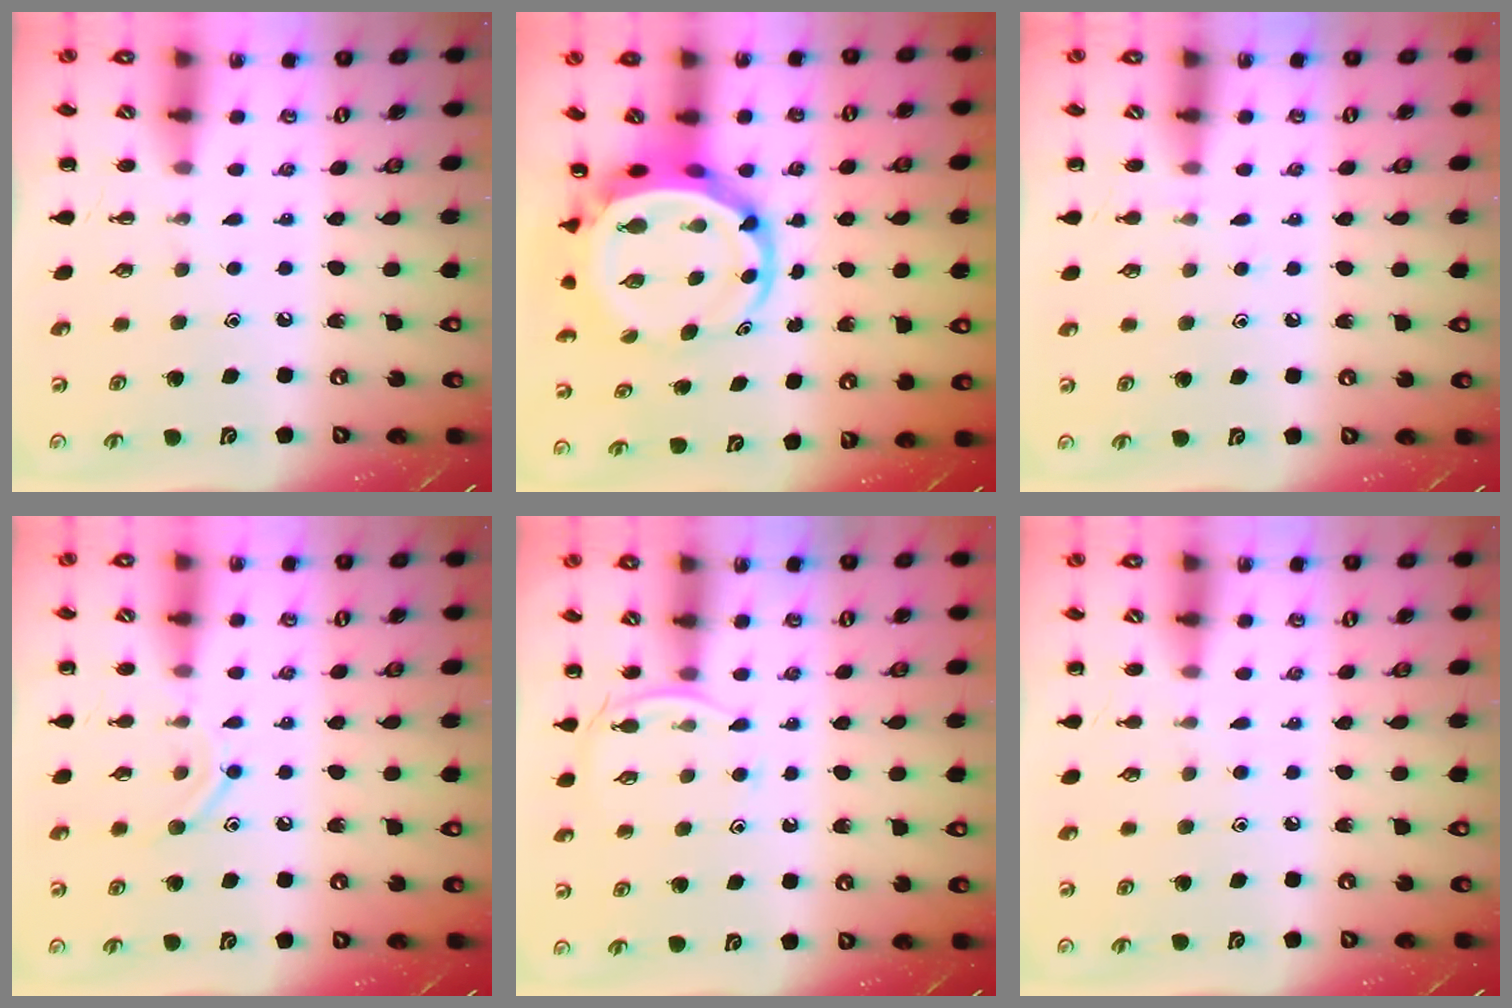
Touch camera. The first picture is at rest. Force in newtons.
{"total": 8.5, "press": 8.0, "slide": 2.9}
{"total": 4.5, "press": 4.3, "slide": 1.3}
{"total": 8.5, "press": 8.4, "slide": 1.4}
{"total": 5.2, "press": 5.0, "slide": 1.4}
{"total": 5.1, "press": 4.8, "slide": 1.8}